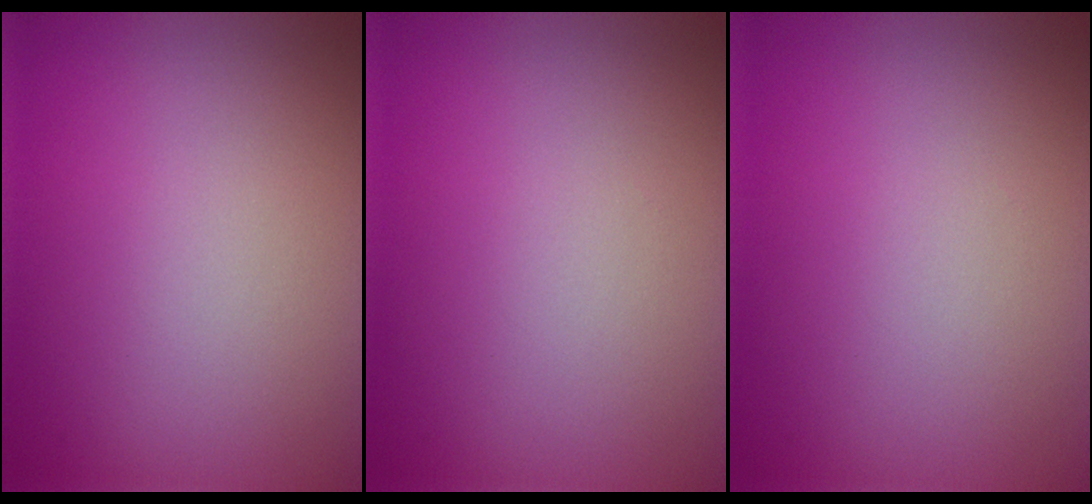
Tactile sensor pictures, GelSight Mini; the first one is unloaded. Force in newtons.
{"total": 0.0}
{"total": 0.0}